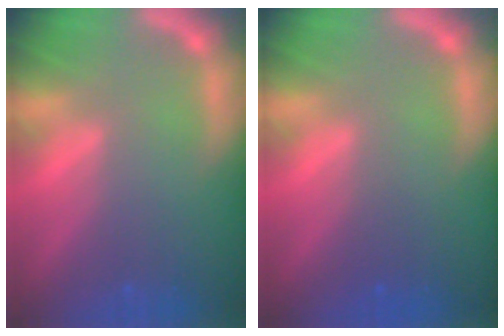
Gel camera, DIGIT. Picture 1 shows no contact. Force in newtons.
{"total": 0.9}